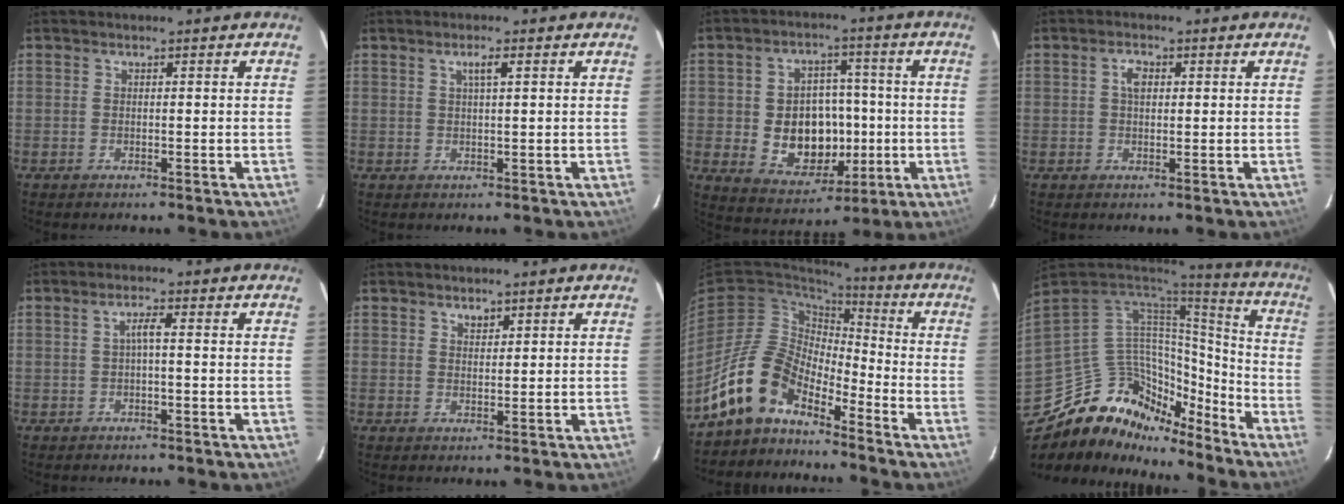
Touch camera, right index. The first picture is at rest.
{"total": 2.0, "force": [0.9, 0.0, 1.8], "torque": [-0.031, 0.003, 0.015]}
{"total": 12.7, "force": [-1.6, 9.9, 7.7], "torque": [-0.159, 0.008, -0.001]}
{"total": 2.6, "force": [0.7, 1.6, 1.9], "torque": [-0.036, 0.008, 0.012]}
{"total": 1.9, "force": [-0.2, 0.0, 1.8], "torque": [-0.035, 0.006, -0.004]}
{"total": 1.6, "force": [1.2, 0.8, 0.6], "torque": [-0.006, 0.002, 0.021]}
{"total": 12.3, "force": [-9.6, 5.6, 5.3], "torque": [-0.101, 0.020, -0.191]}
{"total": 19.8, "force": [-15.0, 11.1, 6.6], "torque": [-0.145, 0.037, -0.246]}